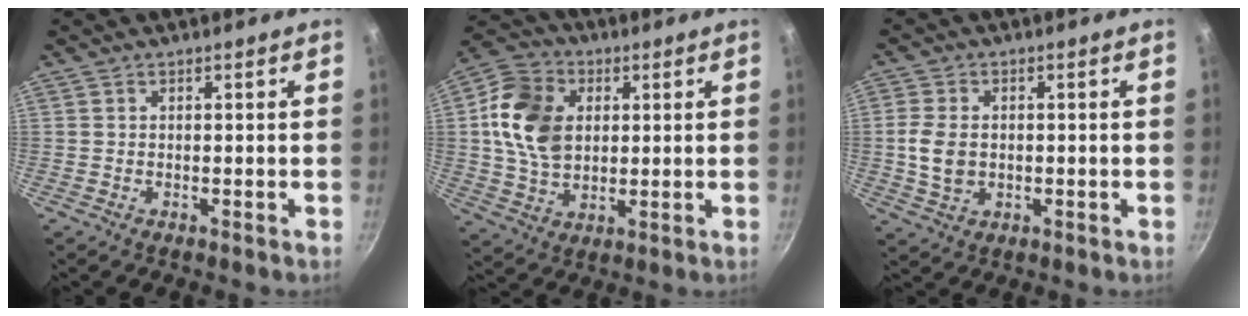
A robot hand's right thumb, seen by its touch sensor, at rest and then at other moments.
{"total": 14.3, "force": [2.5, 10.5, 9.3], "torque": [-0.147, -0.001, 0.038]}
{"total": 6.4, "force": [-0.2, 4.7, 4.3], "torque": [-0.080, 0.004, -0.004]}